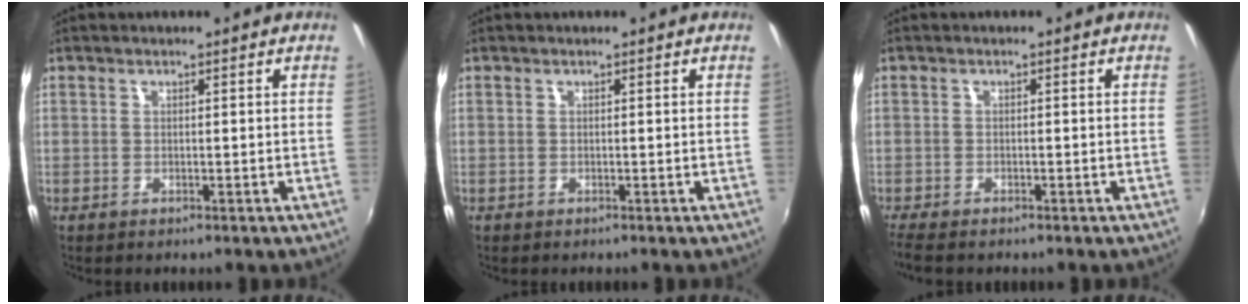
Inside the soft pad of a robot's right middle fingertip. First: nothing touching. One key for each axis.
{"total": 0.0}
{"total": 3.1, "fx": -2.6, "fy": 0.6, "fz": 1.6, "tx": -0.039, "ty": -0.016, "tz": -0.046}